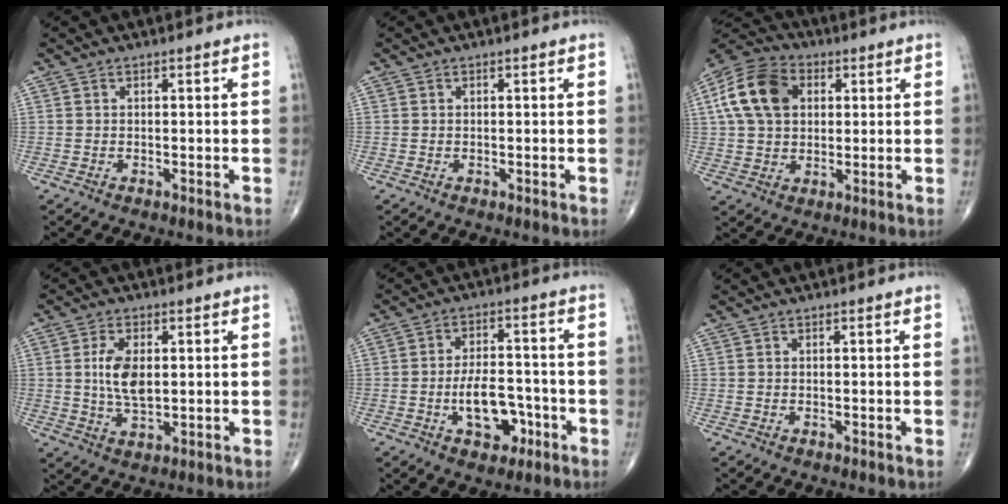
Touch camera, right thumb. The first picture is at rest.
{"total": 0.0}
{"total": 13.9, "force": [3.4, 9.8, 9.2], "torque": [-0.160, 0.014, 0.052]}
{"total": 7.7, "force": [1.0, 4.0, 6.5], "torque": [-0.123, -0.008, 0.022]}
{"total": 9.6, "force": [-3.3, 5.5, 7.0], "torque": [-0.092, 0.029, -0.050]}
{"total": 0.0}